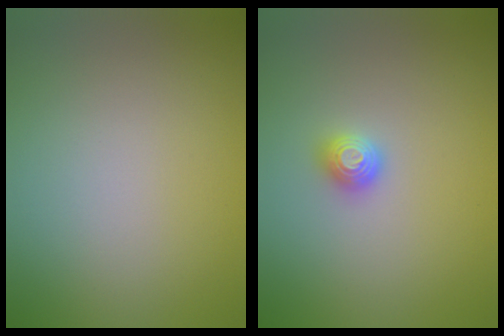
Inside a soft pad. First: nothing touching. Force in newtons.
{"total": 1.3, "press": 1.2, "slide": 0.4}